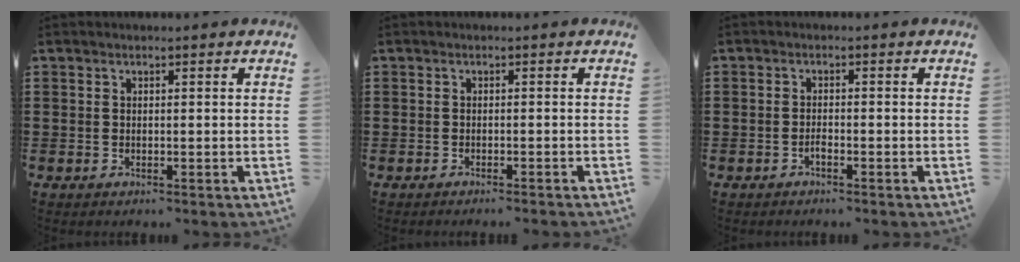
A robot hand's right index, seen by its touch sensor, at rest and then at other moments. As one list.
[{"total": 0.9, "force": [-0.8, -0.2, 0.1], "torque": [-0.004, -0.003, -0.017]}, {"total": 1.0, "force": [-0.9, 0.3, 0.5], "torque": [-0.013, -0.002, -0.016]}]